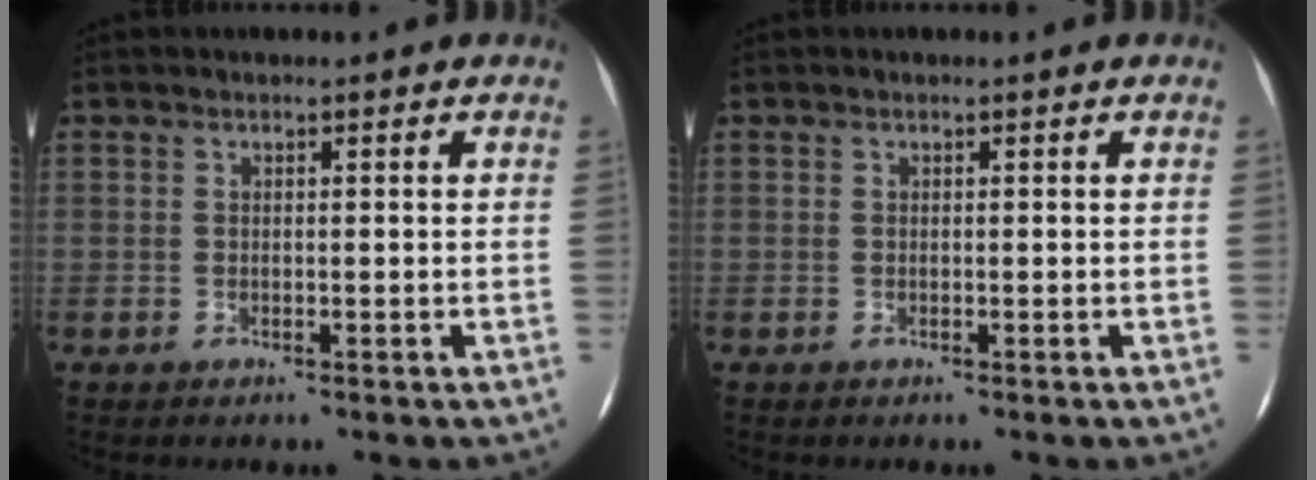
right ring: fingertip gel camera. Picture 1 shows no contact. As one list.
[{"total": 0.0}]